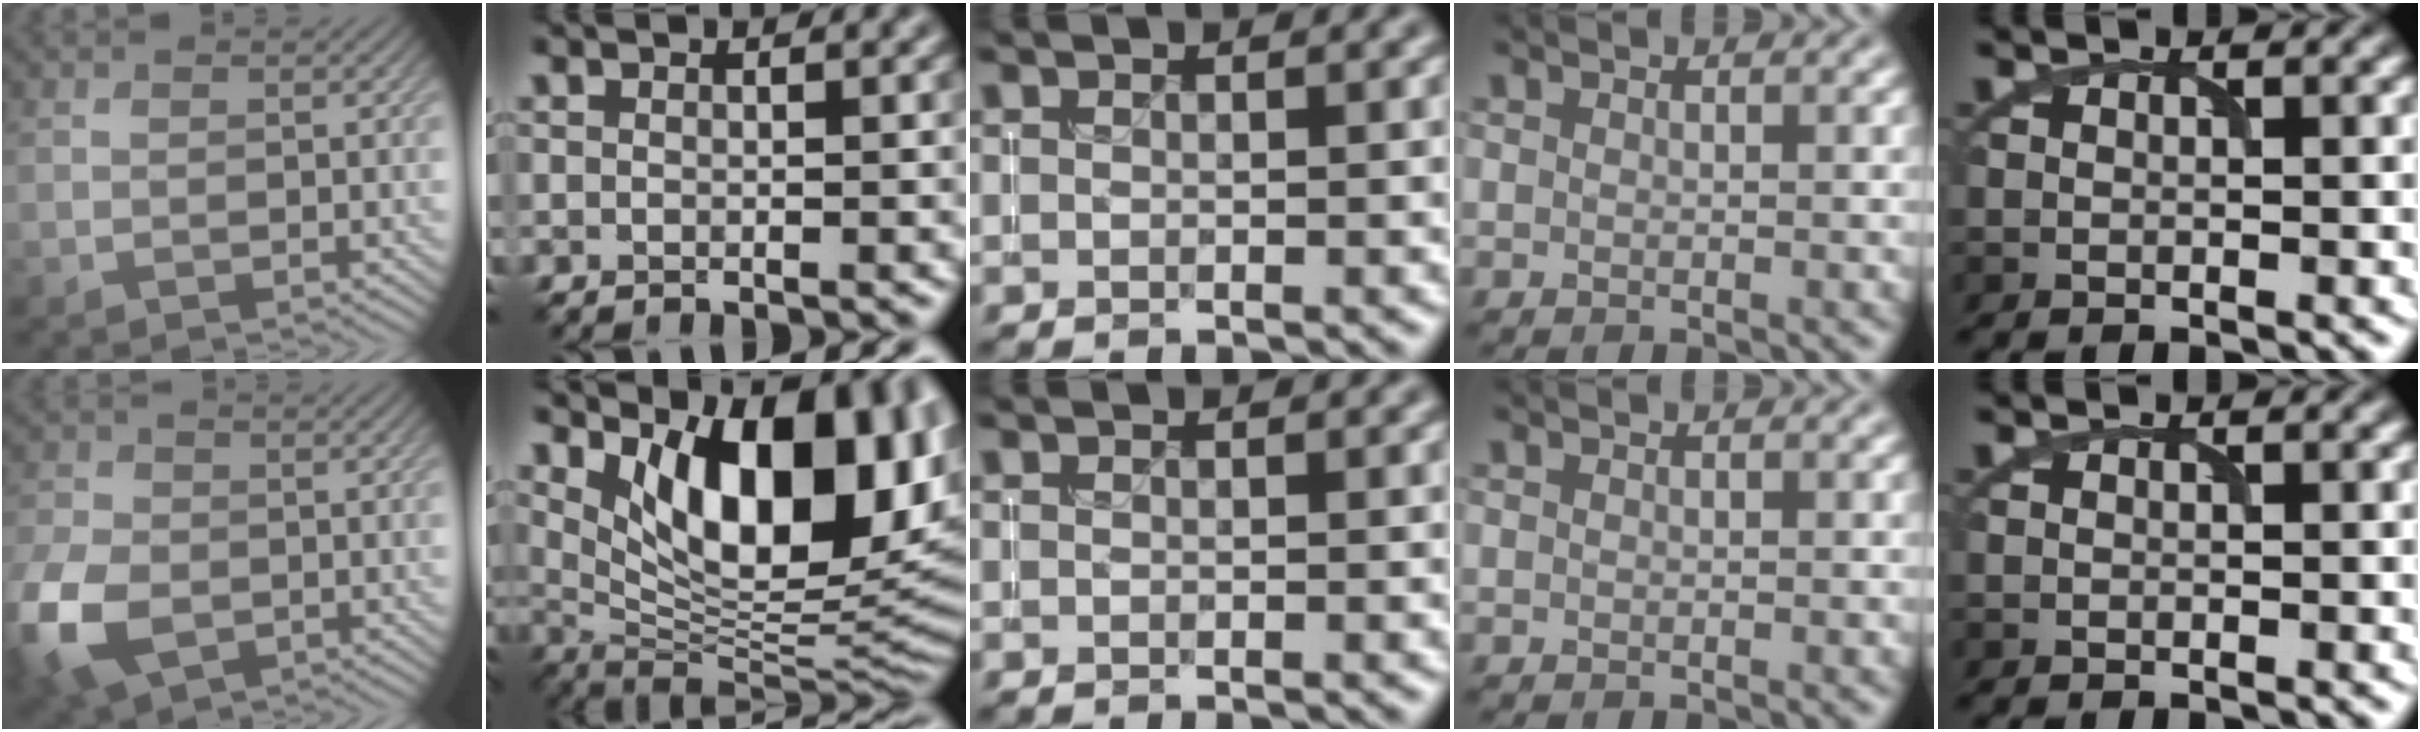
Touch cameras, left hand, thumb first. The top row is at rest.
{"thumb": {"total": 10.6, "force": [-3.4, 7.2, 7.1], "torque": [-0.205, -0.029, -0.062]}, "index": {"total": 14.1, "force": [4.7, 6.3, 11.7], "torque": [-0.136, -0.007, 0.075]}}